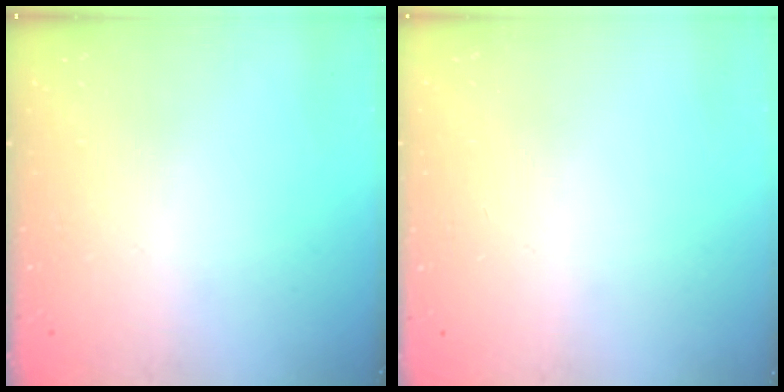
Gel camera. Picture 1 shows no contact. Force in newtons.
{"total": 0.0}